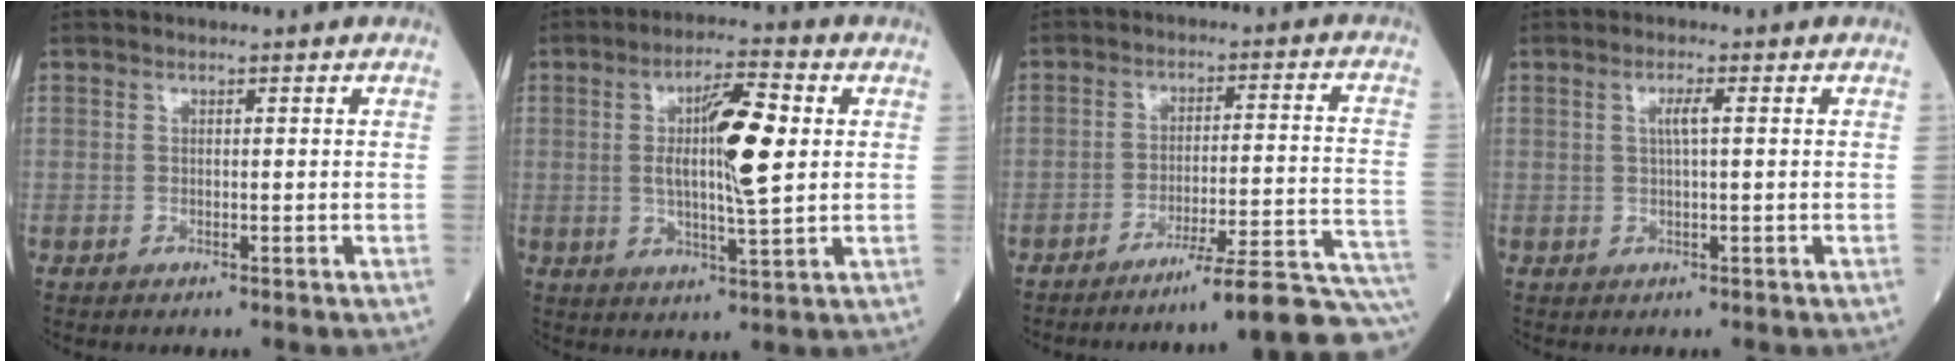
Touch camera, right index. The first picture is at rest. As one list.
[{"total": 10.4, "force": [1.5, 1.2, 10.2], "torque": [-0.176, 0.004, 0.025]}, {"total": 16.6, "force": [-14.4, -1.8, 8.1], "torque": [-0.046, 0.017, -0.197]}, {"total": 2.1, "force": [0.4, 0.0, 2.0], "torque": [-0.039, 0.002, 0.006]}]